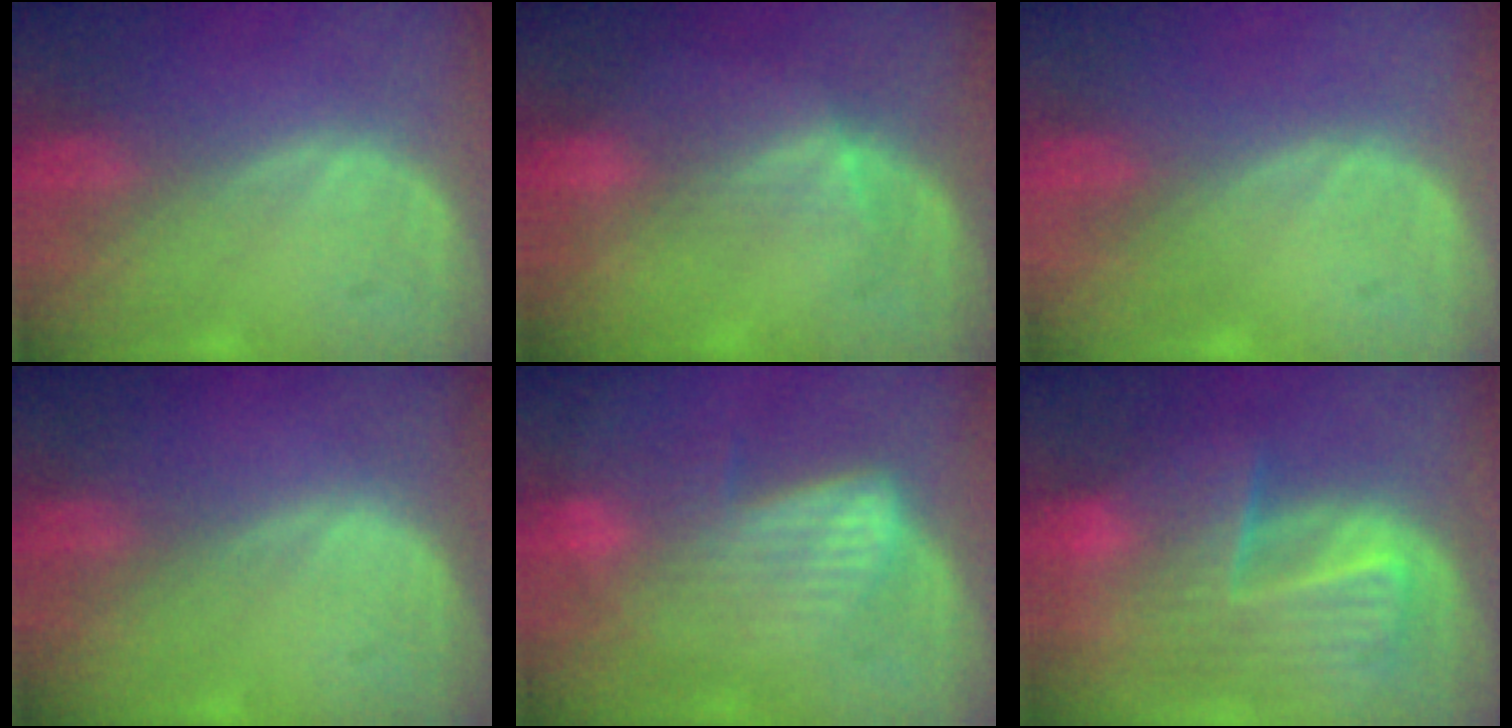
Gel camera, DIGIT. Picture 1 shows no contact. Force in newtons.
{"total": 2.7, "press": 2.4, "slide": 1.2}
{"total": 0.0}
{"total": 0.0}
{"total": 6.7, "press": 6.3, "slide": 2.4}
{"total": 10.3, "press": 8.9, "slide": 5.1}